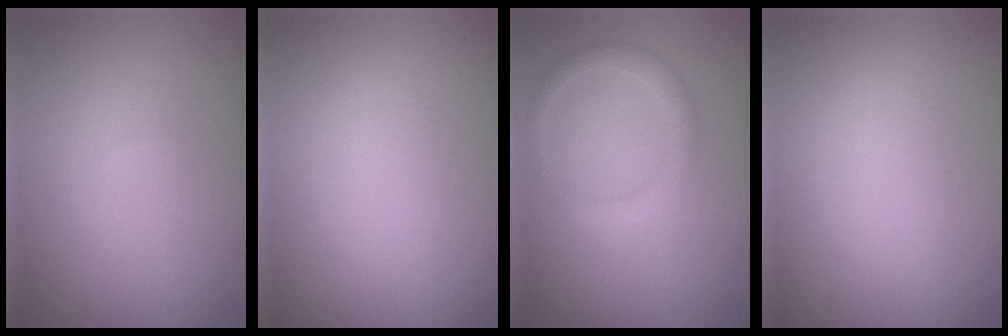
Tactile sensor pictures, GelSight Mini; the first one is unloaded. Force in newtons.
{"total": 0.0}
{"total": 1.8, "press": 1.8, "slide": 0.2}
{"total": 0.0}